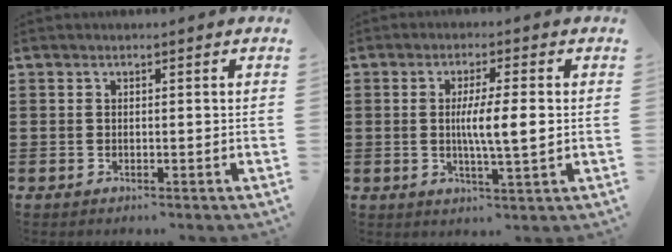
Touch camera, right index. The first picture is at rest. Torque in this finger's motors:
{"motor_torque": [1.51, -0.29, 0.68, 0.14]}